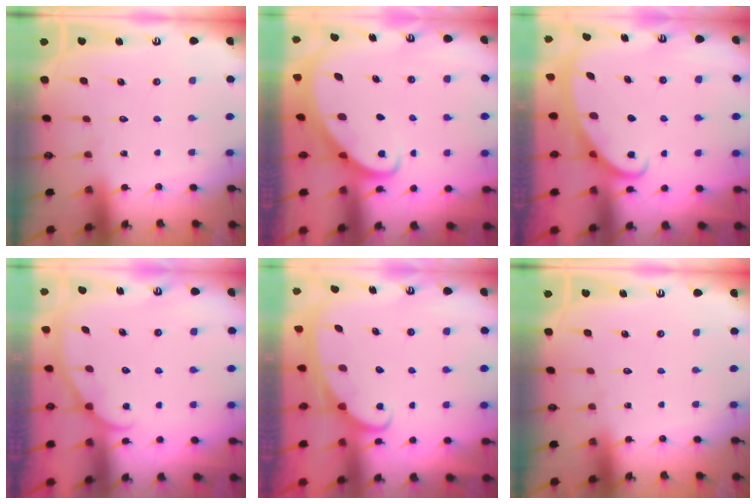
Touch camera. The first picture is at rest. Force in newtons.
{"total": 3.1, "press": 3.1, "slide": 0.4}
{"total": 2.6, "press": 2.6, "slide": 0.4}
{"total": 1.9, "press": 1.9, "slide": 0.2}
{"total": 2.5, "press": 2.5, "slide": 0.4}
{"total": 0.0}